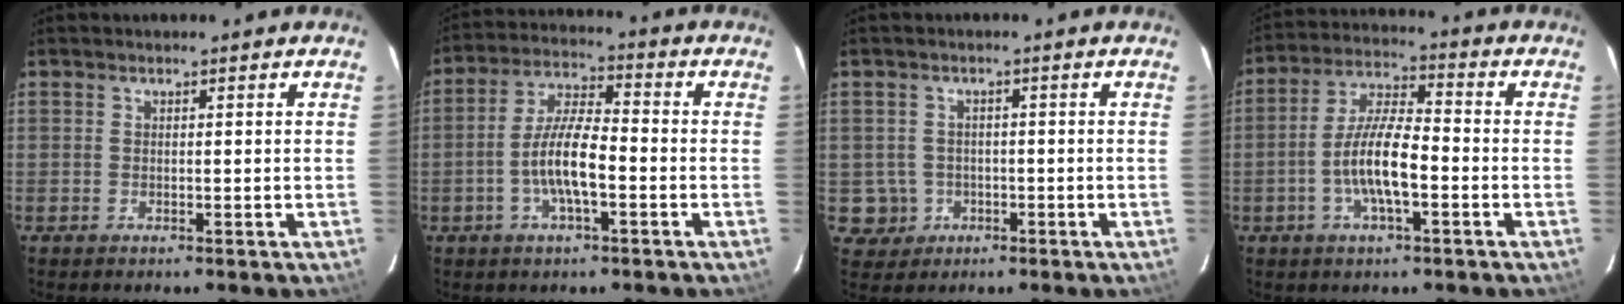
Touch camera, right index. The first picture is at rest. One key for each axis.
{"total": 9.2, "fx": -2.9, "fy": 2.3, "fz": 8.4, "tx": -0.170, "ty": 0.006, "tz": -0.056}
{"total": 4.8, "fx": -1.1, "fy": 4.6, "fz": 0.2, "tx": -0.011, "ty": 0.019, "tz": -0.010}
{"total": 10.1, "fx": -3.2, "fy": 2.6, "fz": 9.3, "tx": -0.187, "ty": 0.005, "tz": -0.060}